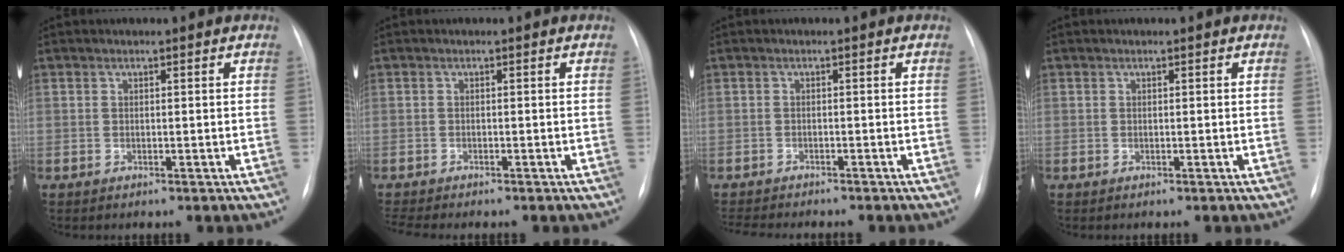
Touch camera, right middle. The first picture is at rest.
{"total": 3.2, "force": [-2.9, 0.0, 1.3], "torque": [-0.024, -0.008, -0.043]}
{"total": 7.2, "force": [-6.6, 0.9, 2.7], "torque": [-0.040, -0.010, -0.096]}
{"total": 0.0}